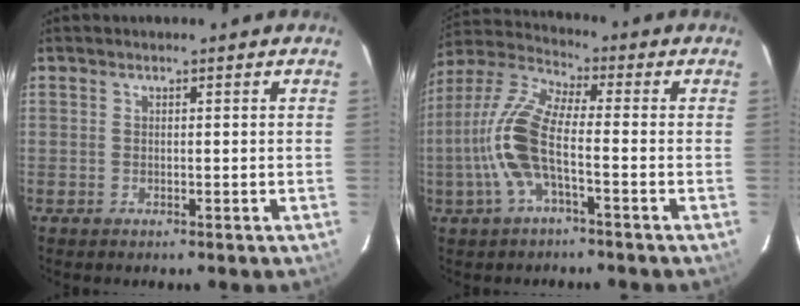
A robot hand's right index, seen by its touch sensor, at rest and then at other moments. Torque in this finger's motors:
{"motor_torque": [1.33, -0.81, 0.83, 0.21]}